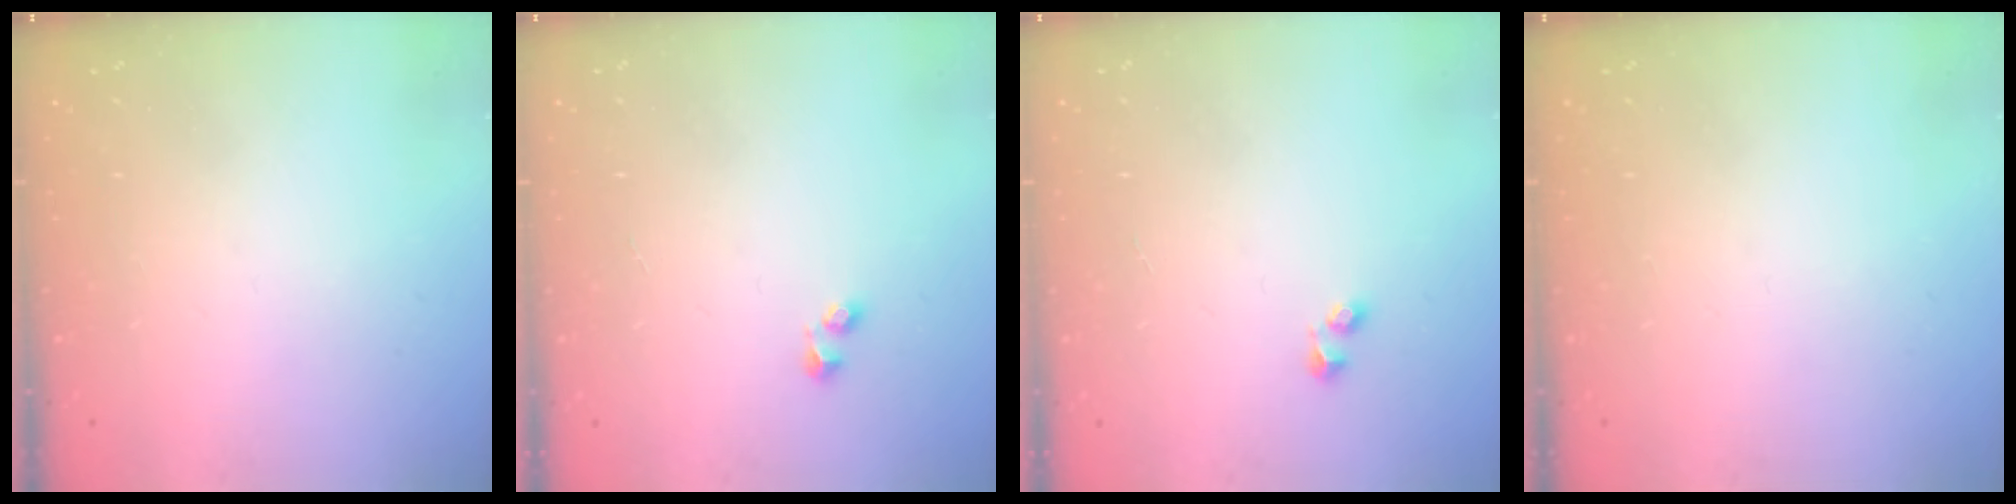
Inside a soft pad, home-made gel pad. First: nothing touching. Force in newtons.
{"total": 1.5, "press": 1.2, "slide": 0.8}
{"total": 1.5, "press": 1.2, "slide": 0.8}
{"total": 0.0}